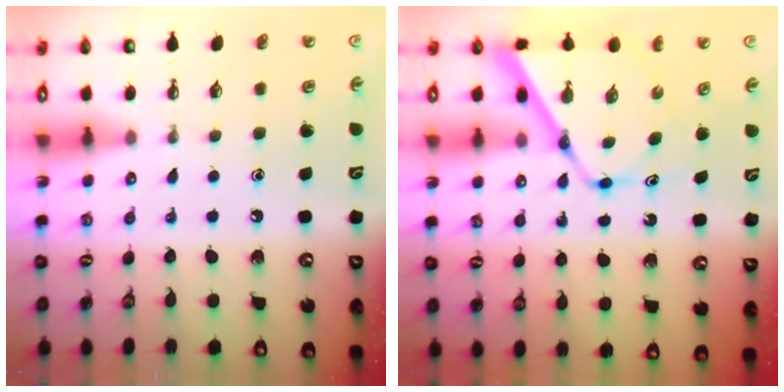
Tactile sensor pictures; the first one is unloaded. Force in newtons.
{"total": 11.7, "press": 11.6, "slide": 0.9}